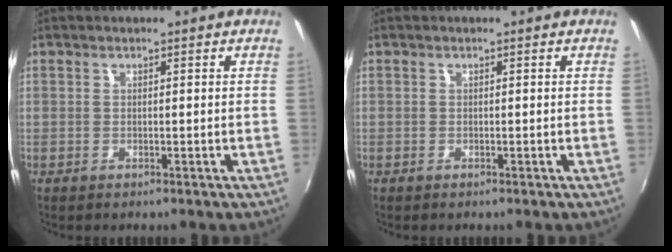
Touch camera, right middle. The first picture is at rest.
{"total": 0.0}